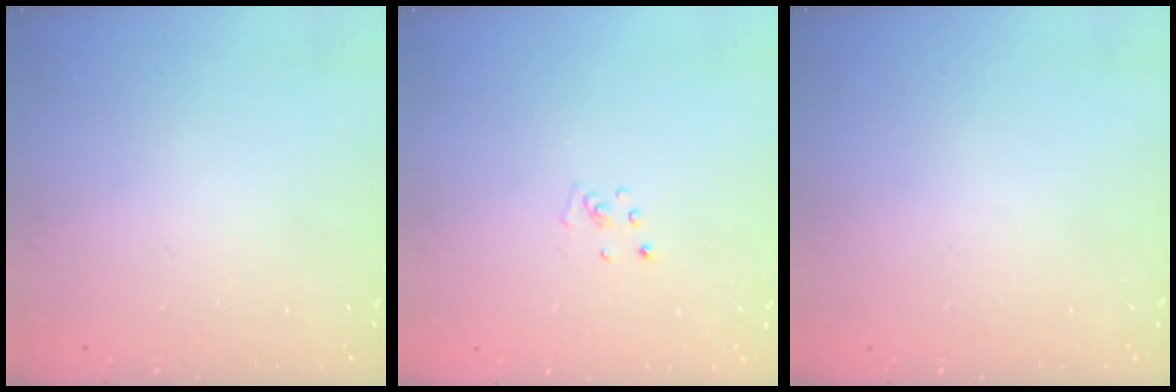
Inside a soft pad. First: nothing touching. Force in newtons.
{"total": 2.2, "press": 2.2, "slide": 0.2}
{"total": 0.0}